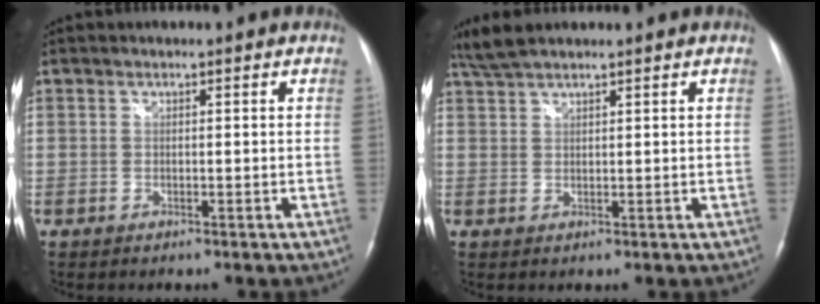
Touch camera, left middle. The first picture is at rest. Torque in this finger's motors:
{"motor_torque": [0.25, -0.17, 0.01, 0.03]}